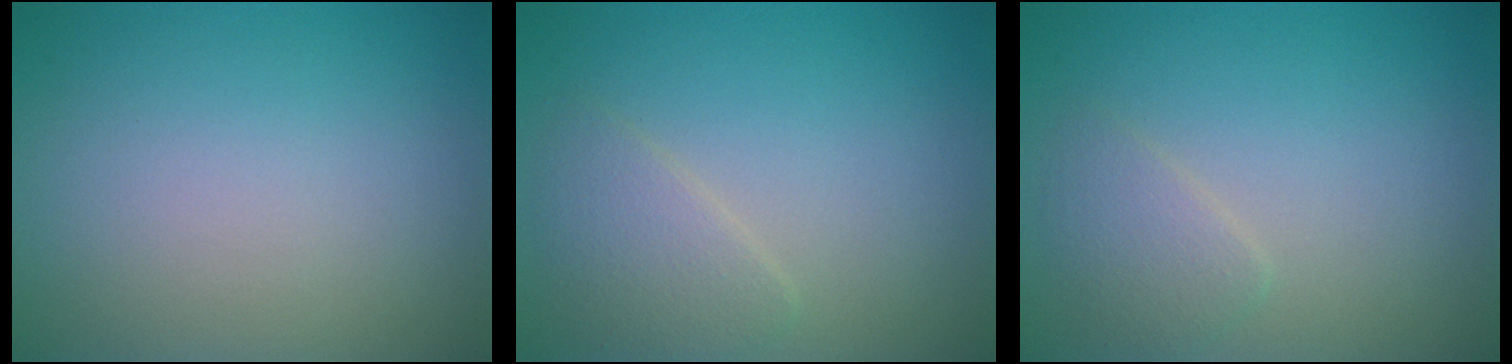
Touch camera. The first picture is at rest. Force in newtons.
{"total": 2.4, "press": 2.4, "slide": 0.1}
{"total": 1.8, "press": 1.8, "slide": 0.1}